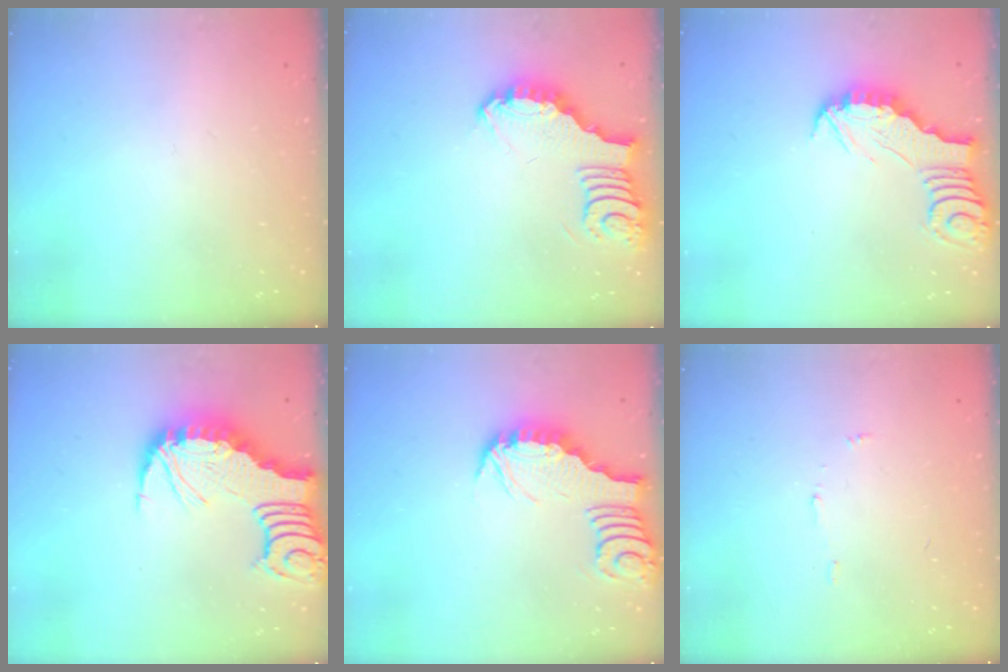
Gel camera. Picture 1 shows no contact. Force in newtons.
{"total": 3.8, "press": 3.8, "slide": 0.3}
{"total": 2.7, "press": 2.7, "slide": 0.1}
{"total": 4.9, "press": 4.9, "slide": 0.5}
{"total": 3.1, "press": 3.1, "slide": 0.3}
{"total": 4.4, "press": 4.3, "slide": 0.4}